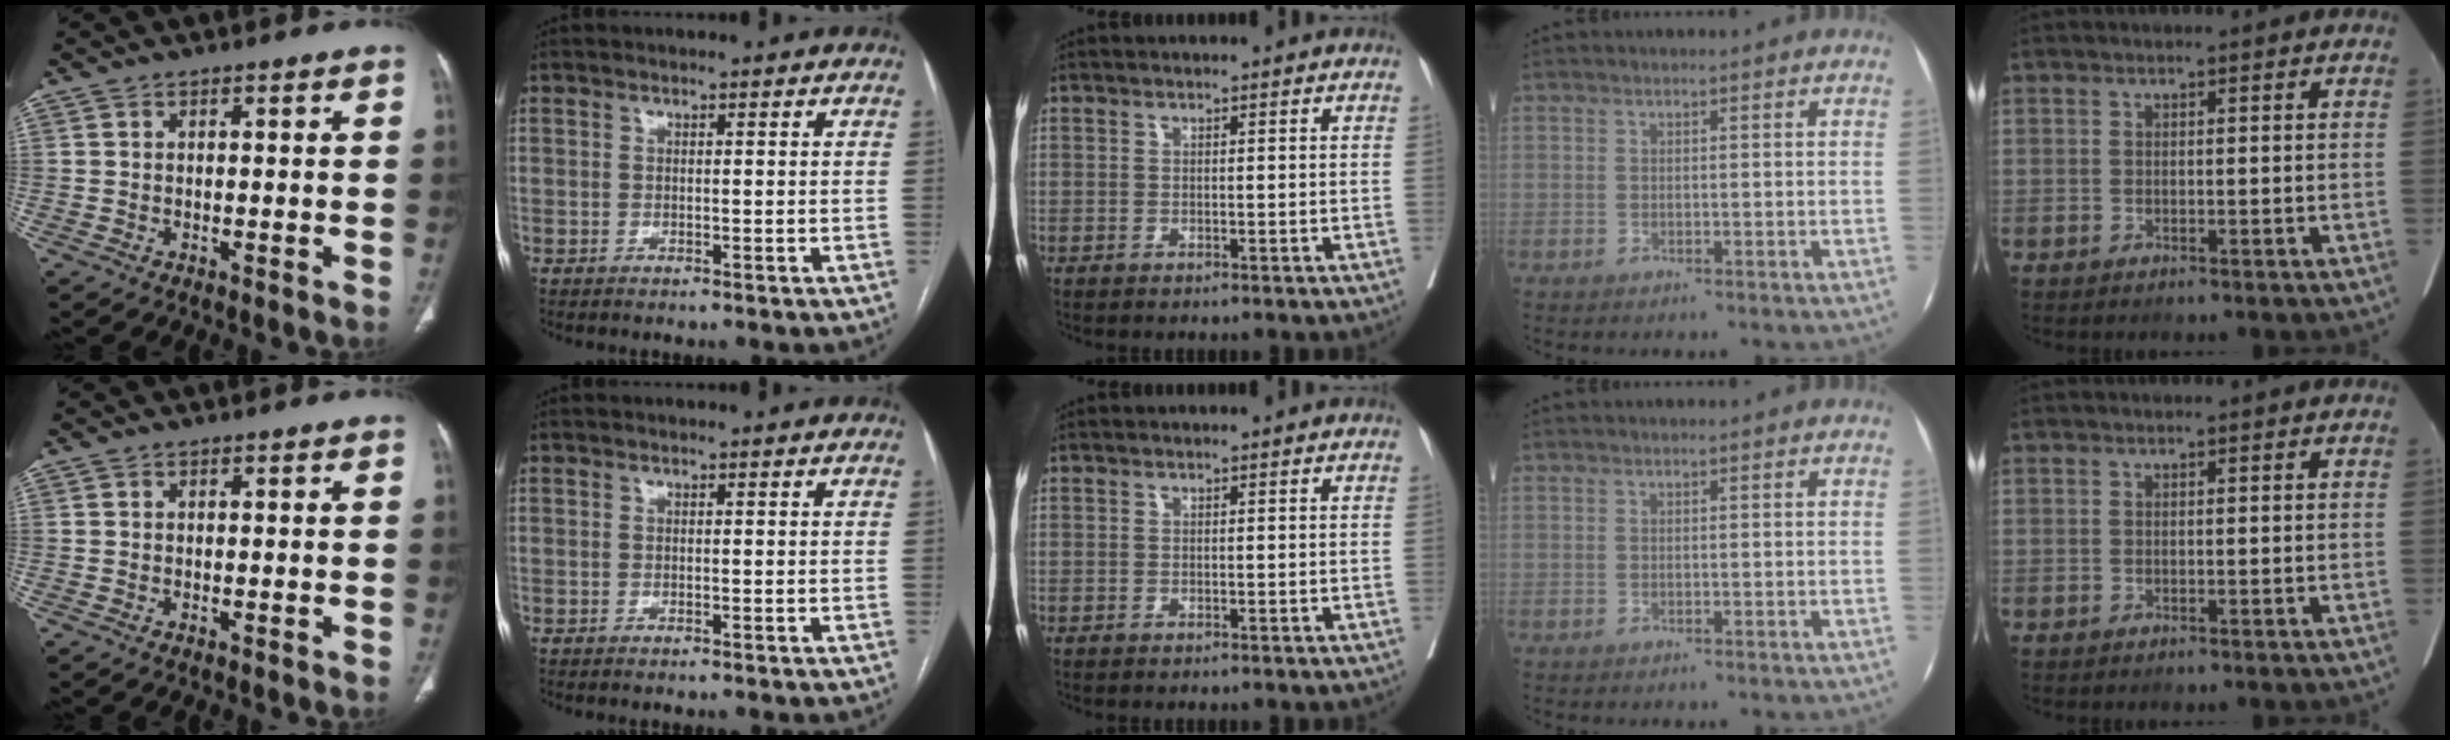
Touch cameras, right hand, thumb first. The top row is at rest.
{}